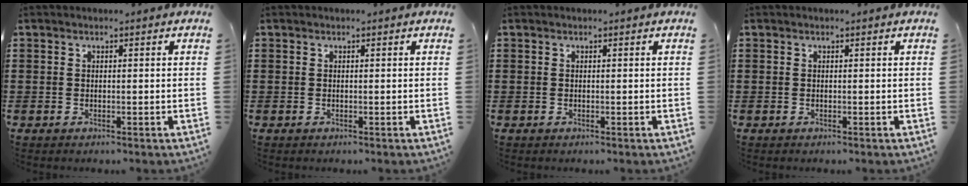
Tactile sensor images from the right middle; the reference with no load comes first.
{"total": 0.0}
{"total": 0.0}
{"total": 0.0}